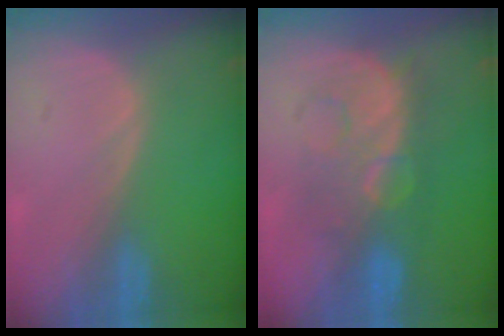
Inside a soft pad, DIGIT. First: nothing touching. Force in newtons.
{"total": 8.0, "press": 8.0, "slide": 0.7}